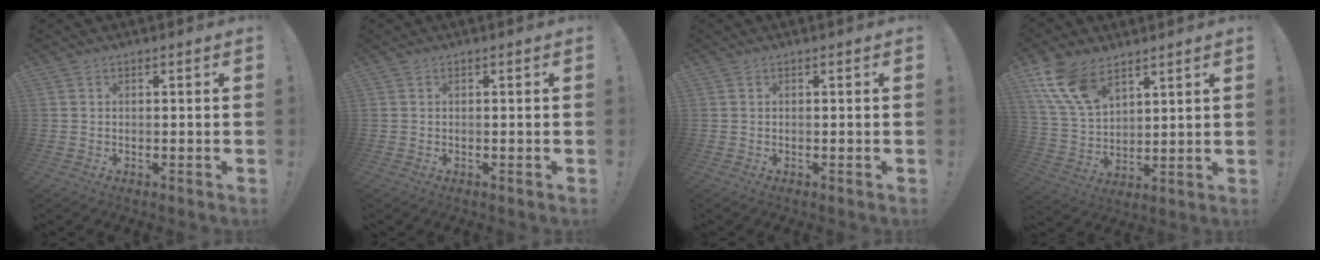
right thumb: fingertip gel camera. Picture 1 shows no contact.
{"total": 0.0}
{"total": 0.0}
{"total": 13.9, "force": [8.7, 7.6, 7.8], "torque": [-0.156, -0.041, 0.169]}